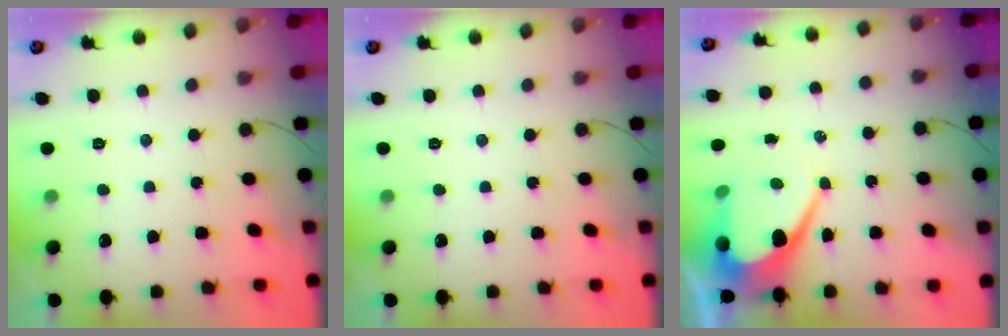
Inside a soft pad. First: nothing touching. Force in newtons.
{"total": 0.0}
{"total": 11.5, "press": 11.4, "slide": 0.9}